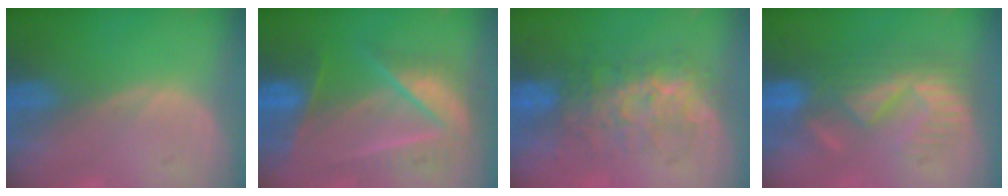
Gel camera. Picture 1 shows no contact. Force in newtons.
{"total": 9.0, "press": 8.1, "slide": 3.8}
{"total": 7.9, "press": 7.7, "slide": 1.9}
{"total": 8.8, "press": 8.2, "slide": 3.3}